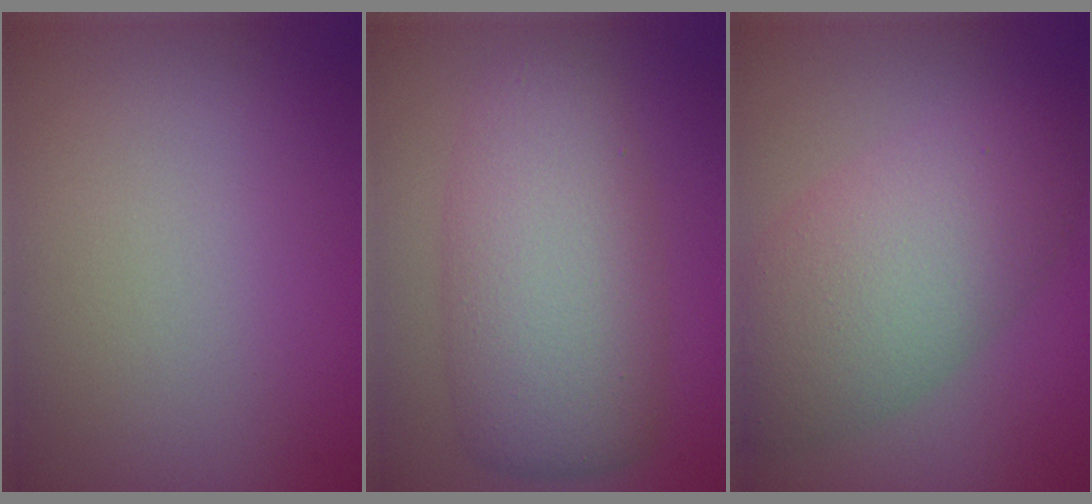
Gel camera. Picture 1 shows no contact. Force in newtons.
{"total": 8.0, "press": 8.0, "slide": 0.4}
{"total": 7.6, "press": 7.6, "slide": 0.1}